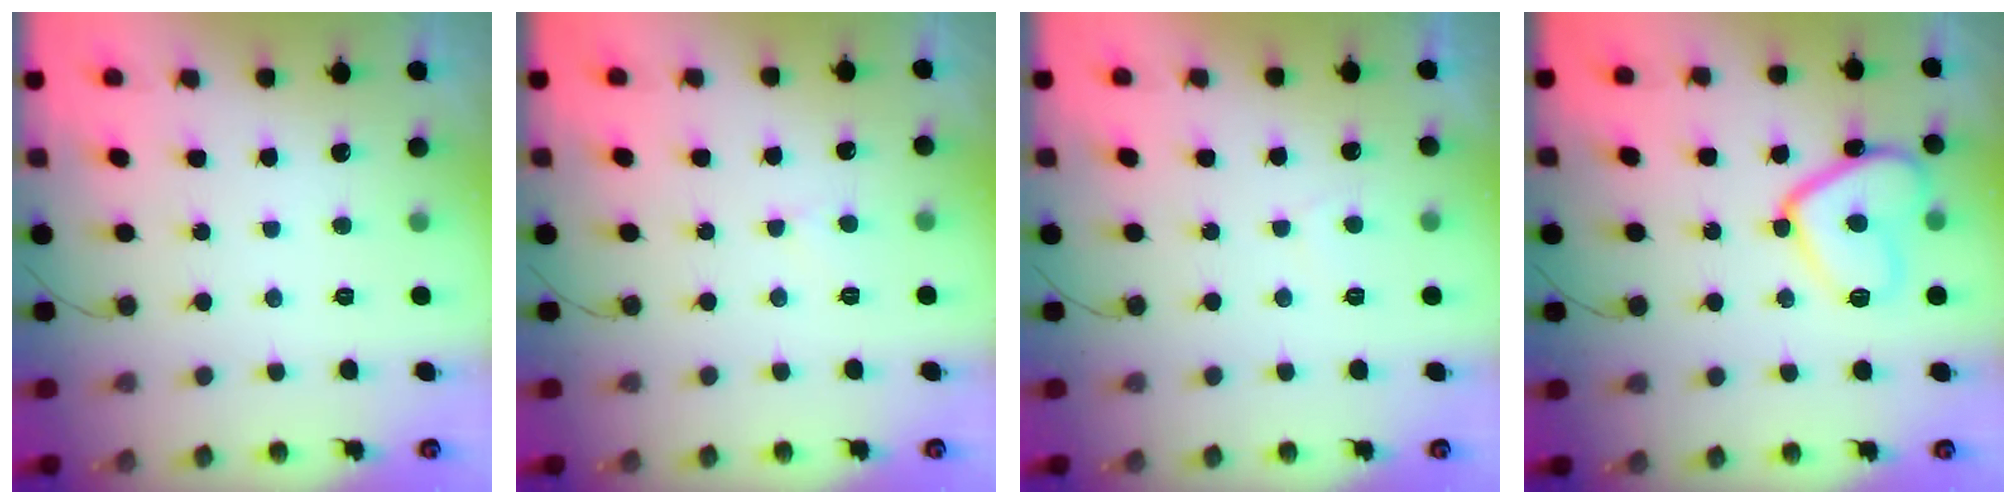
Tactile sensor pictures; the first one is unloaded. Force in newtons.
{"total": 4.6, "press": 4.6, "slide": 0.5}
{"total": 0.8, "press": 0.6, "slide": 0.5}
{"total": 14.0, "press": 13.9, "slide": 0.9}